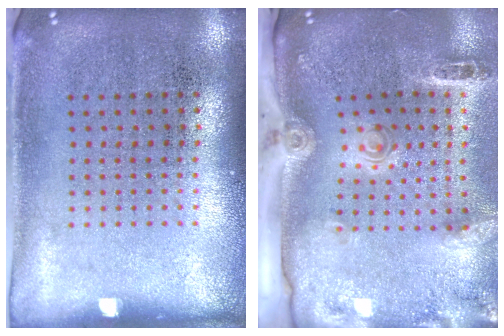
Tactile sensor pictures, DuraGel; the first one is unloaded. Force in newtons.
{"total": 3.0, "press": 2.1, "slide": 2.2}